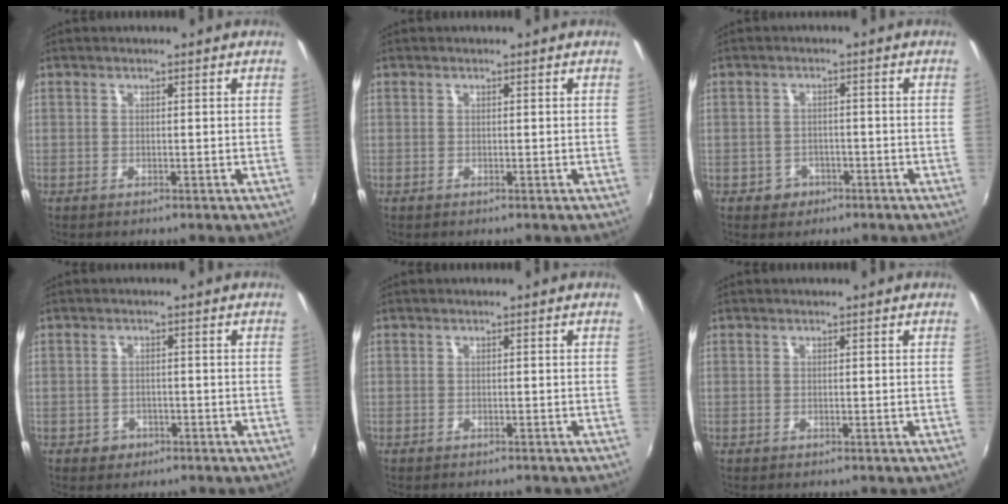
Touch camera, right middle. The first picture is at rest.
{"total": 0.0}
{"total": 3.5, "force": [-1.8, 2.9, 0.5], "torque": [-0.017, 0.004, -0.026]}
{"total": 2.6, "force": [-1.3, 2.2, 0.5], "torque": [-0.014, 0.000, -0.019]}
{"total": 1.2, "force": [-1.1, 0.4, 0.3], "torque": [-0.009, -0.006, -0.015]}
{"total": 0.0}